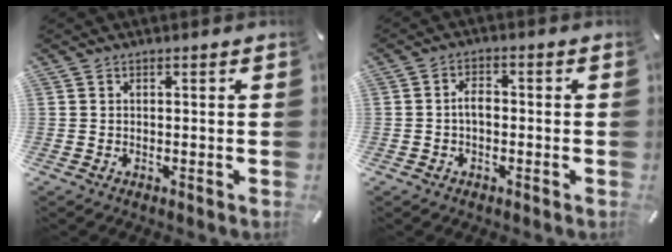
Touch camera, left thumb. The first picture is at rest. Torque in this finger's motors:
{"motor_torque": [0.04, -0.03, 0.15, 0.10, 0.03]}